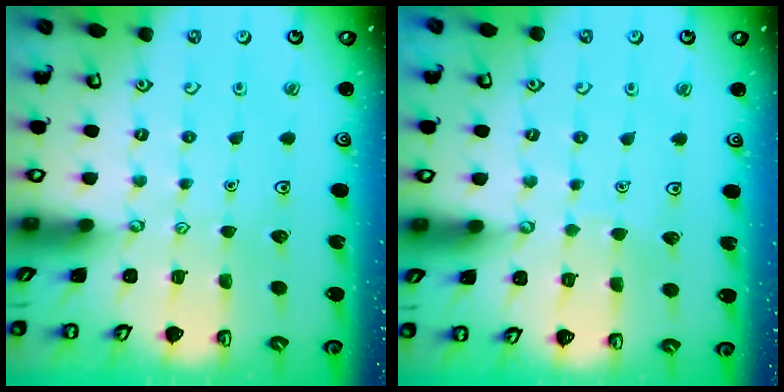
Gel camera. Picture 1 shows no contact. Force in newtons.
{"total": 2.5, "press": 2.5, "slide": 0.2}